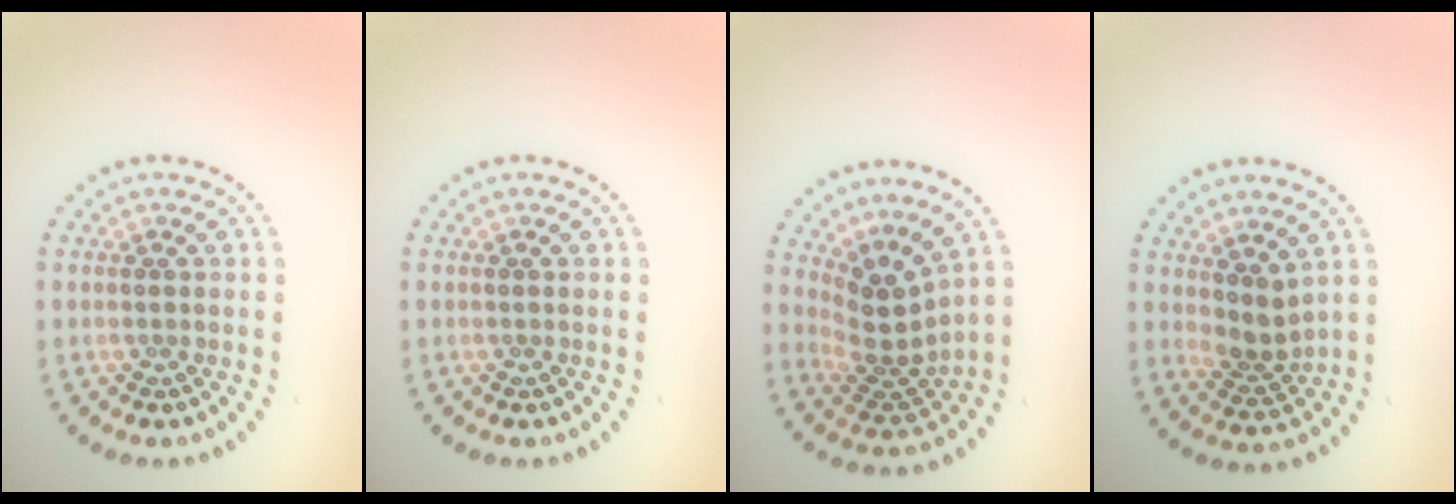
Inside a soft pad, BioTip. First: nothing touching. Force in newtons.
{"total": 0.0}
{"total": 3.8, "press": 2.7, "slide": 2.7}
{"total": 2.5, "press": 1.9, "slide": 1.6}